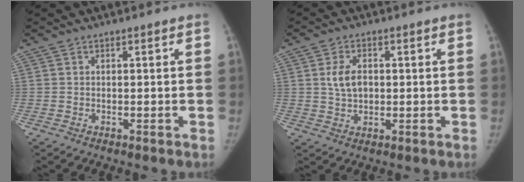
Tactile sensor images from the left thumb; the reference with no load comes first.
{"total": 5.1, "force": [0.7, 3.4, 3.7], "torque": [-0.060, 0.001, 0.014]}